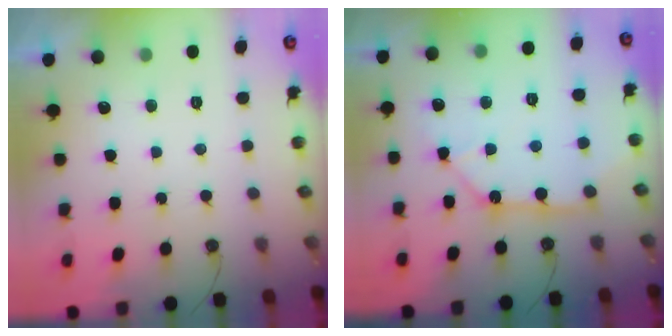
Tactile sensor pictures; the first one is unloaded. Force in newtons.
{"total": 11.4, "press": 11.3, "slide": 1.4}